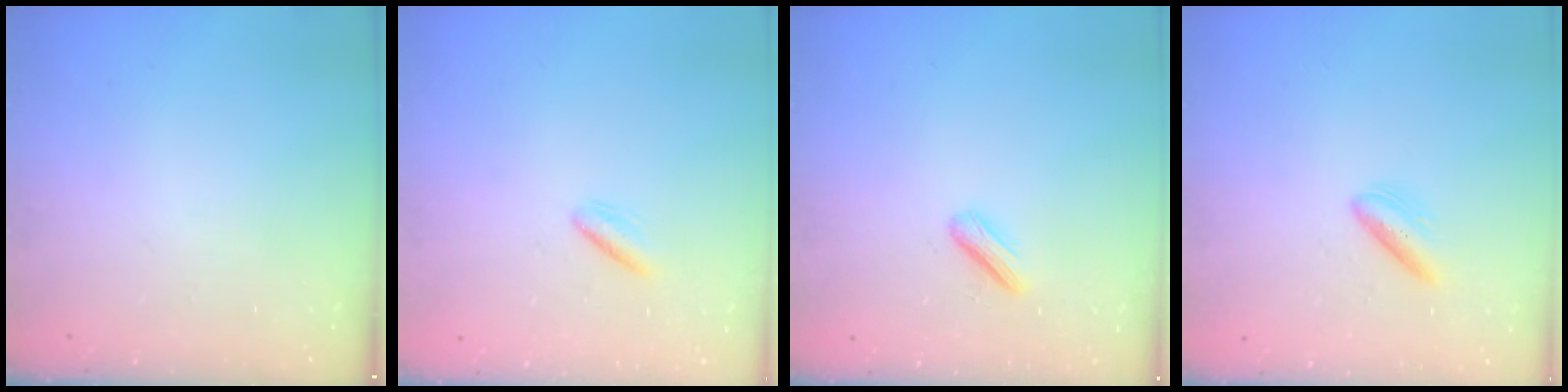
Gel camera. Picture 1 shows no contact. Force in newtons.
{"total": 2.5, "press": 2.3, "slide": 1.1}
{"total": 3.5, "press": 3.4, "slide": 0.8}
{"total": 4.6, "press": 4.2, "slide": 1.7}